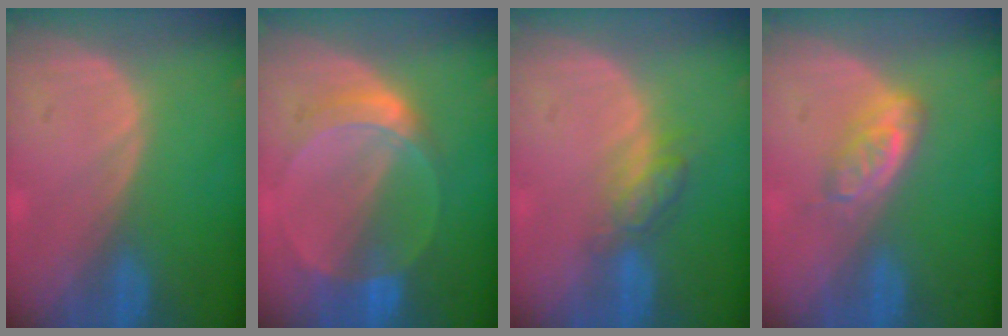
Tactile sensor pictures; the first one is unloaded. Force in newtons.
{"total": 6.1, "press": 5.6, "slide": 2.4}
{"total": 4.8, "press": 4.2, "slide": 2.1}
{"total": 4.8, "press": 4.2, "slide": 2.2}